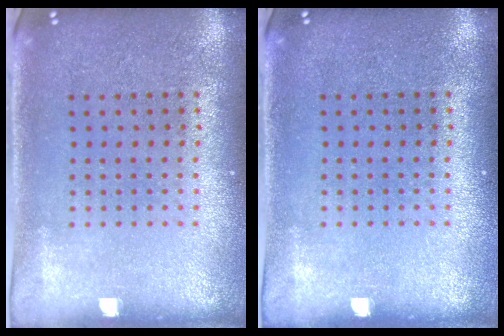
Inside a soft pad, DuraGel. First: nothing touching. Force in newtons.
{"total": 0.0}